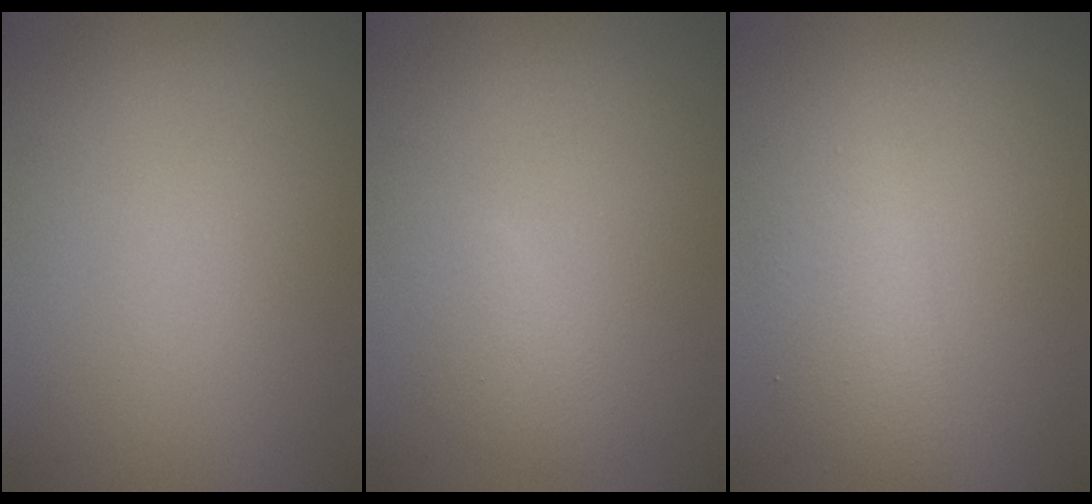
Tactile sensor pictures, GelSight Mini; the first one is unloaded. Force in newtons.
{"total": 1.6, "press": 1.6, "slide": 0.1}
{"total": 2.8, "press": 2.8, "slide": 0.1}